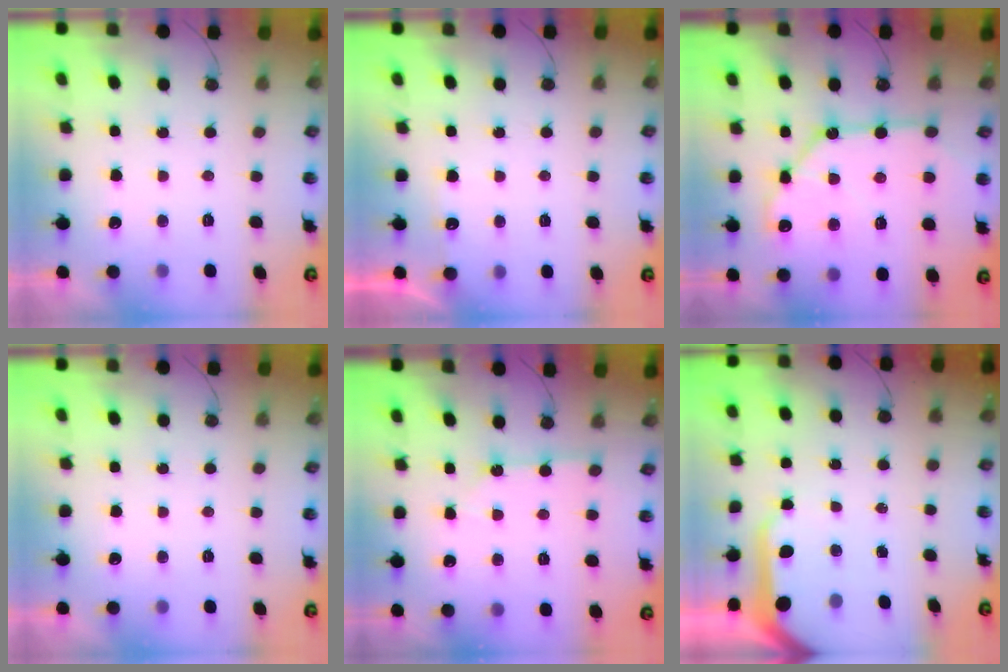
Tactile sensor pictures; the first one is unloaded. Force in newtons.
{"total": 3.8, "press": 3.8, "slide": 0.6}
{"total": 14.1, "press": 14.0, "slide": 1.8}
{"total": 0.0}
{"total": 2.2, "press": 2.2, "slide": 0.4}
{"total": 10.9, "press": 10.9, "slide": 1.0}